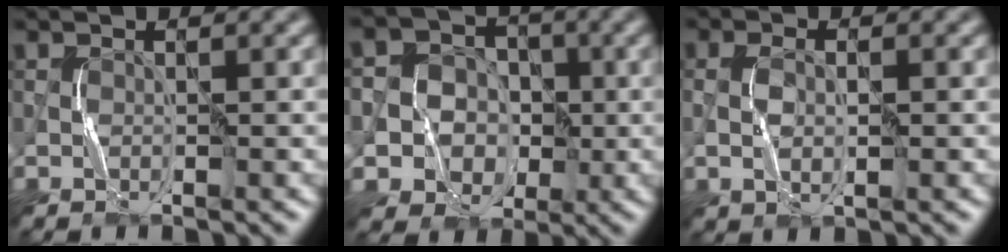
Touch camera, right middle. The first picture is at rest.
{"total": 9.2, "force": [-1.6, 8.6, 2.6], "torque": [-0.060, 0.019, -0.058]}
{"total": 2.5, "force": [-0.3, 1.3, 2.1], "torque": [-0.050, 0.000, -0.001]}